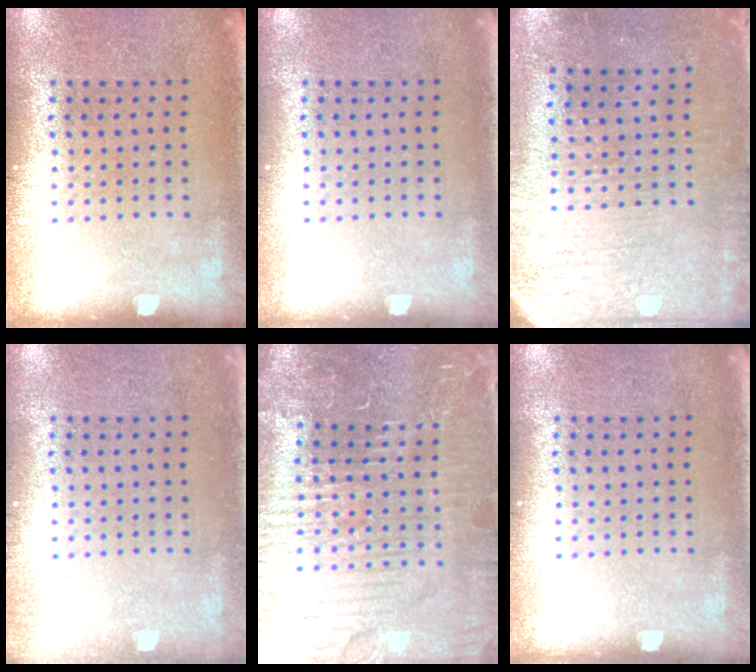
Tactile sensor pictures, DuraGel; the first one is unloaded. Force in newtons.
{"total": 0.0}
{"total": 3.1, "press": 2.6, "slide": 1.7}
{"total": 0.8, "press": 0.8, "slide": 0.0}
{"total": 5.6, "press": 5.2, "slide": 2.1}
{"total": 0.0}